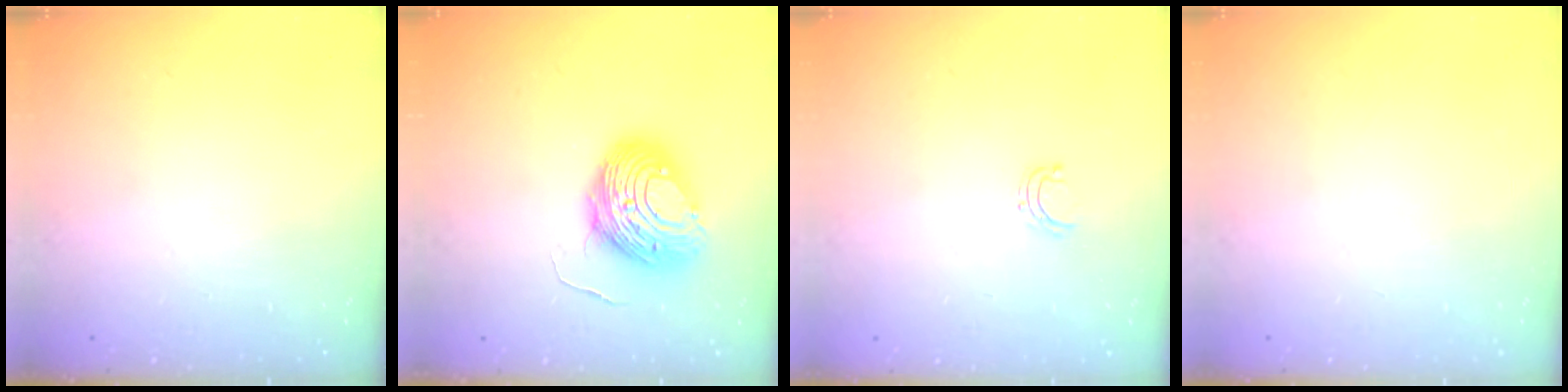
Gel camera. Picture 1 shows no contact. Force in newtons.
{"total": 11.8, "press": 11.7, "slide": 1.2}
{"total": 3.8, "press": 3.8, "slide": 0.2}
{"total": 0.0}